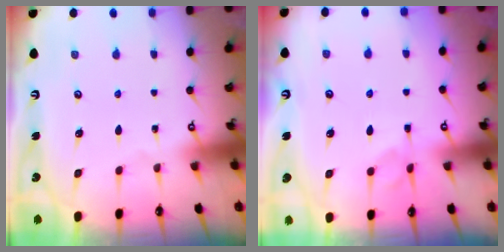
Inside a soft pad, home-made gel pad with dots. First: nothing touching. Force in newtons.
{"total": 0.9, "press": 0.7, "slide": 0.6}